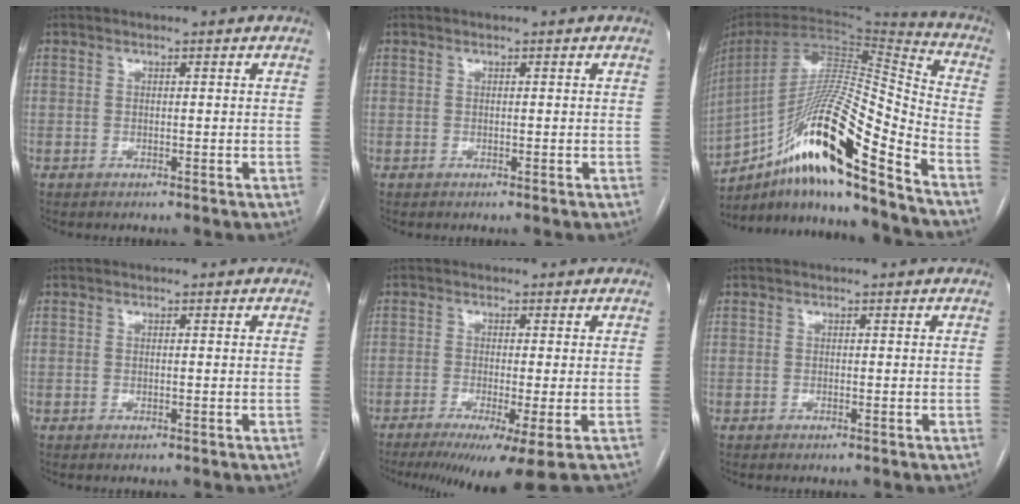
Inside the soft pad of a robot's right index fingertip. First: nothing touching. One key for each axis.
{"total": 0.0}
{"total": 23.2, "fx": -15.0, "fy": 1.2, "fz": 17.7, "tx": -0.319, "ty": -0.004, "tz": -0.269}
{"total": 0.0}
{"total": 9.6, "fx": -6.9, "fy": -0.9, "fz": 6.7, "tx": -0.086, "ty": -0.028, "tz": -0.106}
{"total": 0.0}